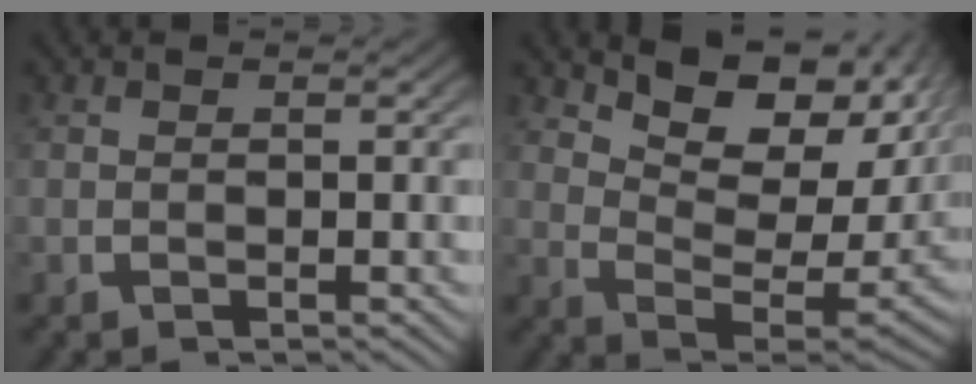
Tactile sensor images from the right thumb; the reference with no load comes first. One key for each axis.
{"total": 11.5, "fx": 3.8, "fy": 6.5, "fz": 8.6, "tx": -0.147, "ty": -0.004, "tz": 0.051}